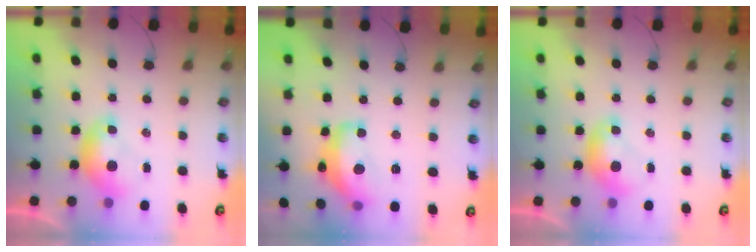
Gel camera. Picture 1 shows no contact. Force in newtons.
{"total": 10.4, "press": 10.4, "slide": 0.8}
{"total": 0.0}